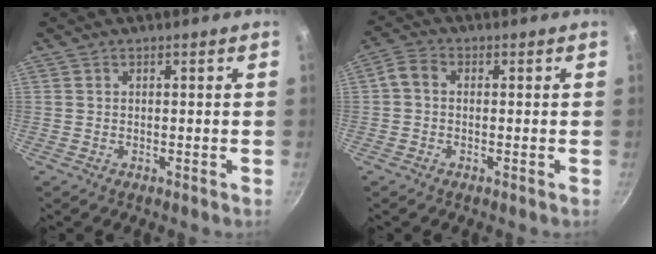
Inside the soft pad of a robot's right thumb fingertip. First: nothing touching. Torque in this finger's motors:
{"motor_torque": [0.45, 0.25, 0.38, -0.75, -0.02]}